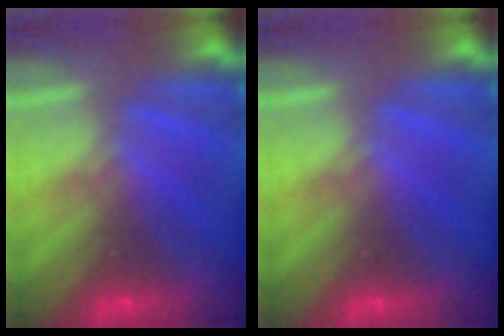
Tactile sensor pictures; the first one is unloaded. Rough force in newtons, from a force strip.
{"total": 0.0}